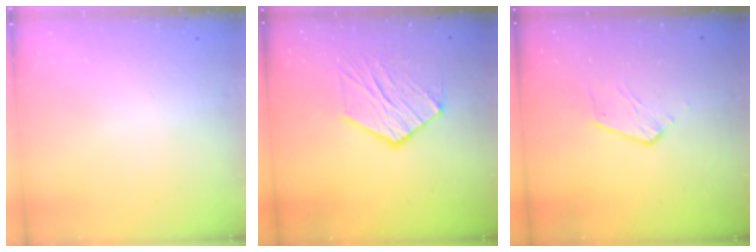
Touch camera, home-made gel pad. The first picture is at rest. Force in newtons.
{"total": 10.7, "press": 10.7, "slide": 0.5}
{"total": 6.8, "press": 6.8, "slide": 0.3}